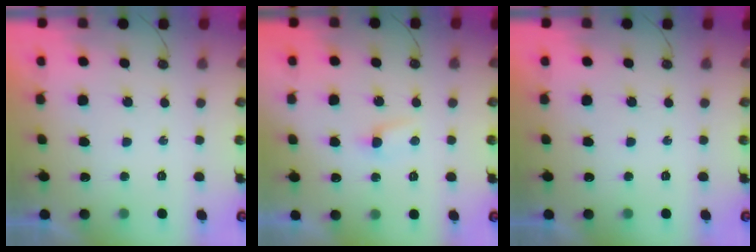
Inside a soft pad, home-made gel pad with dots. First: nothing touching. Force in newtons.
{"total": 3.0, "press": 3.0, "slide": 0.3}
{"total": 0.0}